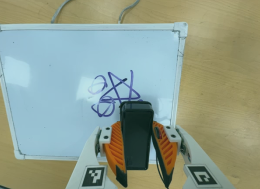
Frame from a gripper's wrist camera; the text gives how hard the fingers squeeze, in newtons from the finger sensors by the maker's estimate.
{"total": 4.5, "left": 3.1, "right": 6.0}